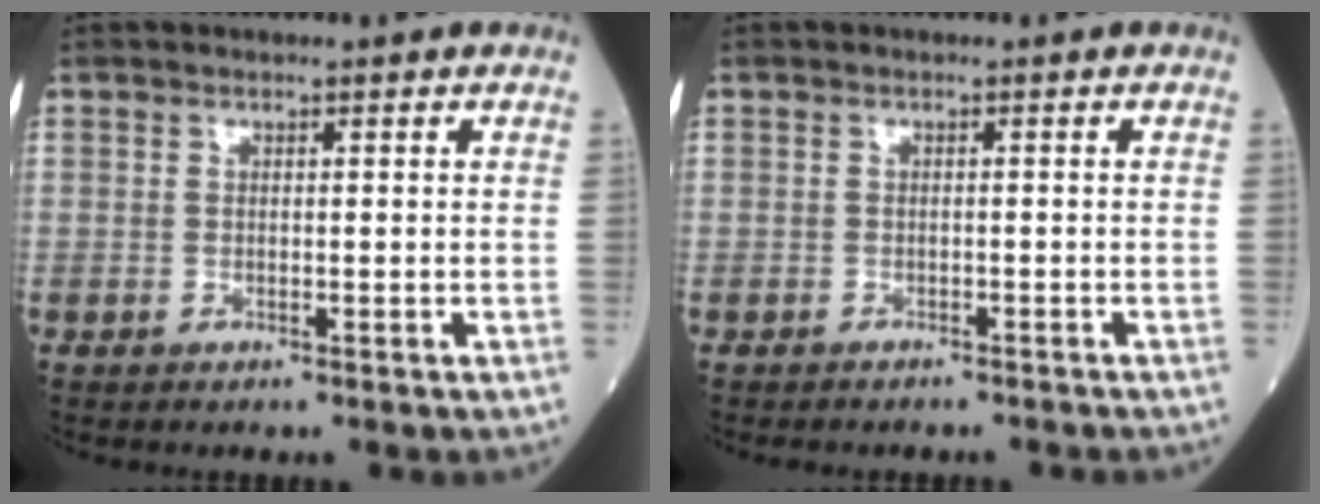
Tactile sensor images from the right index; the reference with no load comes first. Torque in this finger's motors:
{"motor_torque": [-0.37, -0.22, -0.59, -0.21]}